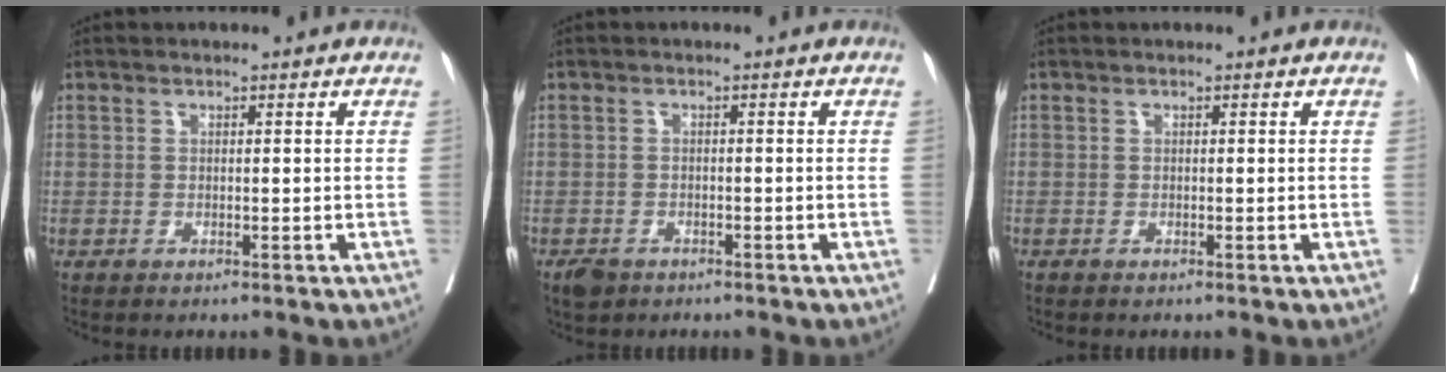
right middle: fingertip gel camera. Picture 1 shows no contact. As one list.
[{"total": 2.4, "force": [-1.7, 1.7, 0.6], "torque": [-0.012, 0.002, -0.024]}, {"total": 0.0}]